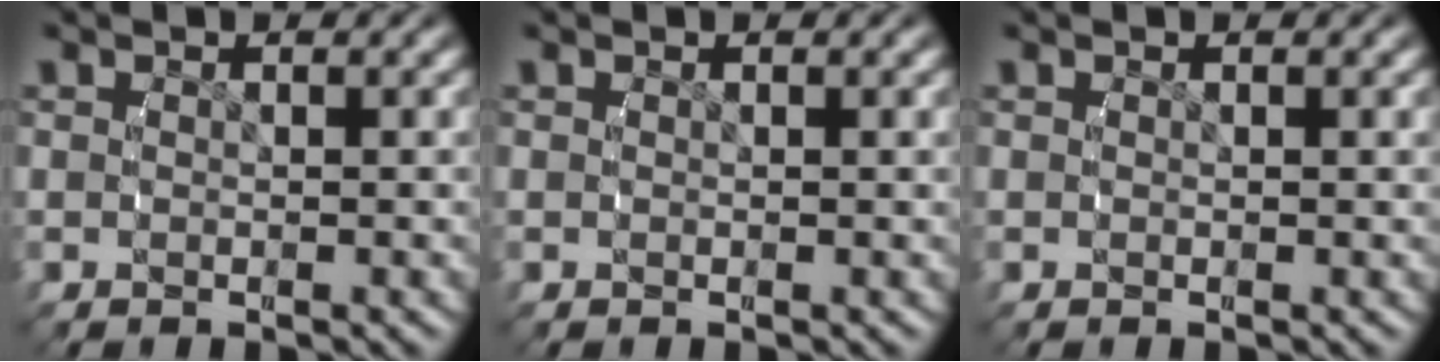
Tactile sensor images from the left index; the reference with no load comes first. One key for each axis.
{"total": 0.0}
{"total": 0.0}